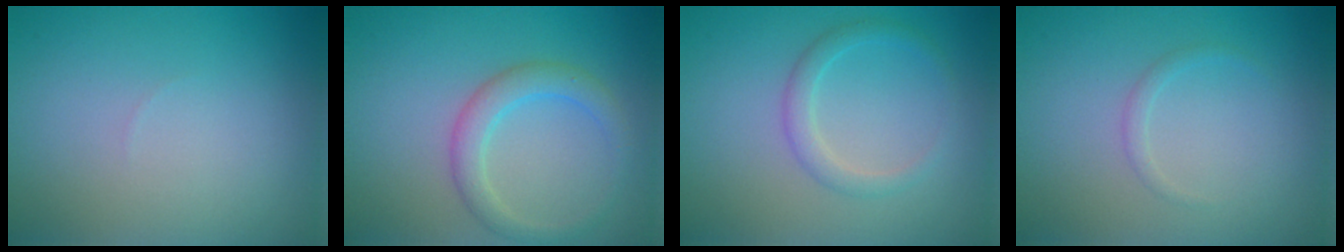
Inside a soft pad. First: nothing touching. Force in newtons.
{"total": 2.8, "press": 2.8, "slide": 0.1}
{"total": 1.8, "press": 1.8, "slide": 0.1}
{"total": 0.8, "press": 0.8, "slide": 0.1}